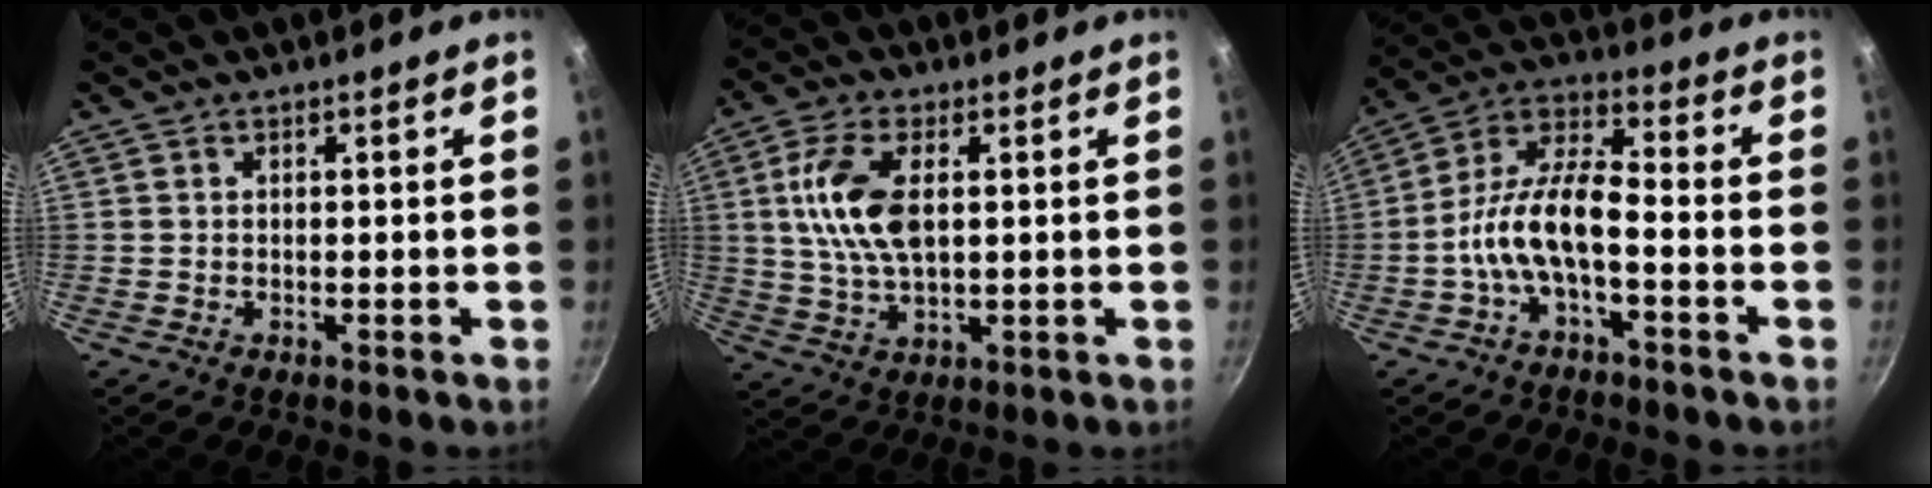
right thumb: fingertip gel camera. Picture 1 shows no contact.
{"total": 10.9, "force": [1.9, 5.5, 9.2], "torque": [-0.178, 0.003, 0.037]}
{"total": 10.9, "force": [-3.6, 4.2, 9.3], "torque": [-0.182, 0.045, -0.081]}